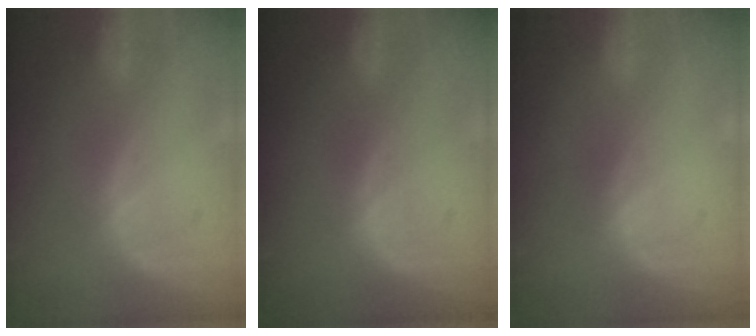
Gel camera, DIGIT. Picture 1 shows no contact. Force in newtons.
{"total": 0.0}
{"total": 0.0}